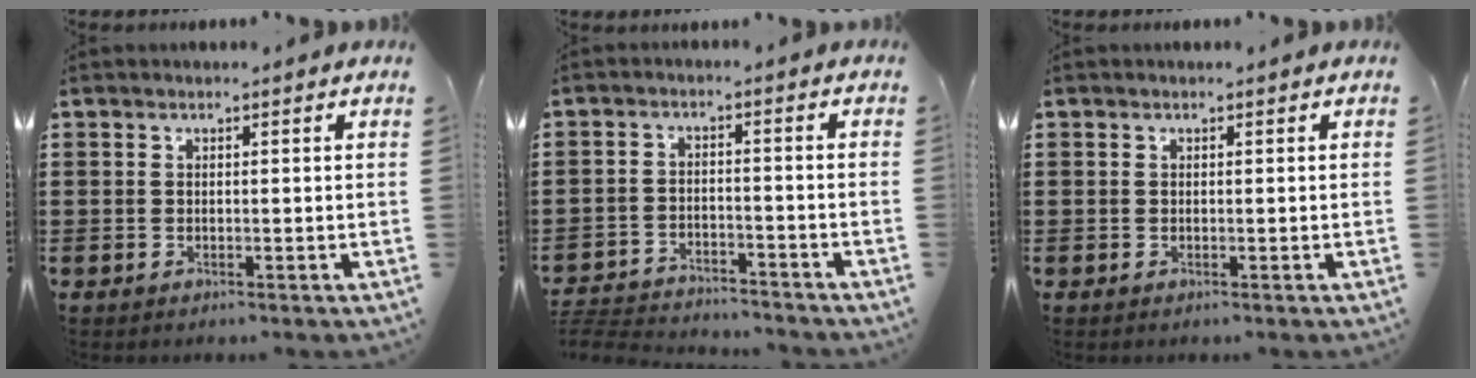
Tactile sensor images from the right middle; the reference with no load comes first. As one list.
[{"total": 4.0, "force": [-4.0, 0.3, 0.5], "torque": [-0.021, -0.001, -0.087]}, {"total": 0.0}]